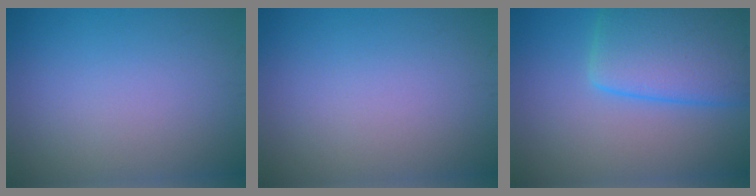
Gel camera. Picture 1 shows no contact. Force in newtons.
{"total": 0.0}
{"total": 8.5, "press": 8.5, "slide": 0.5}